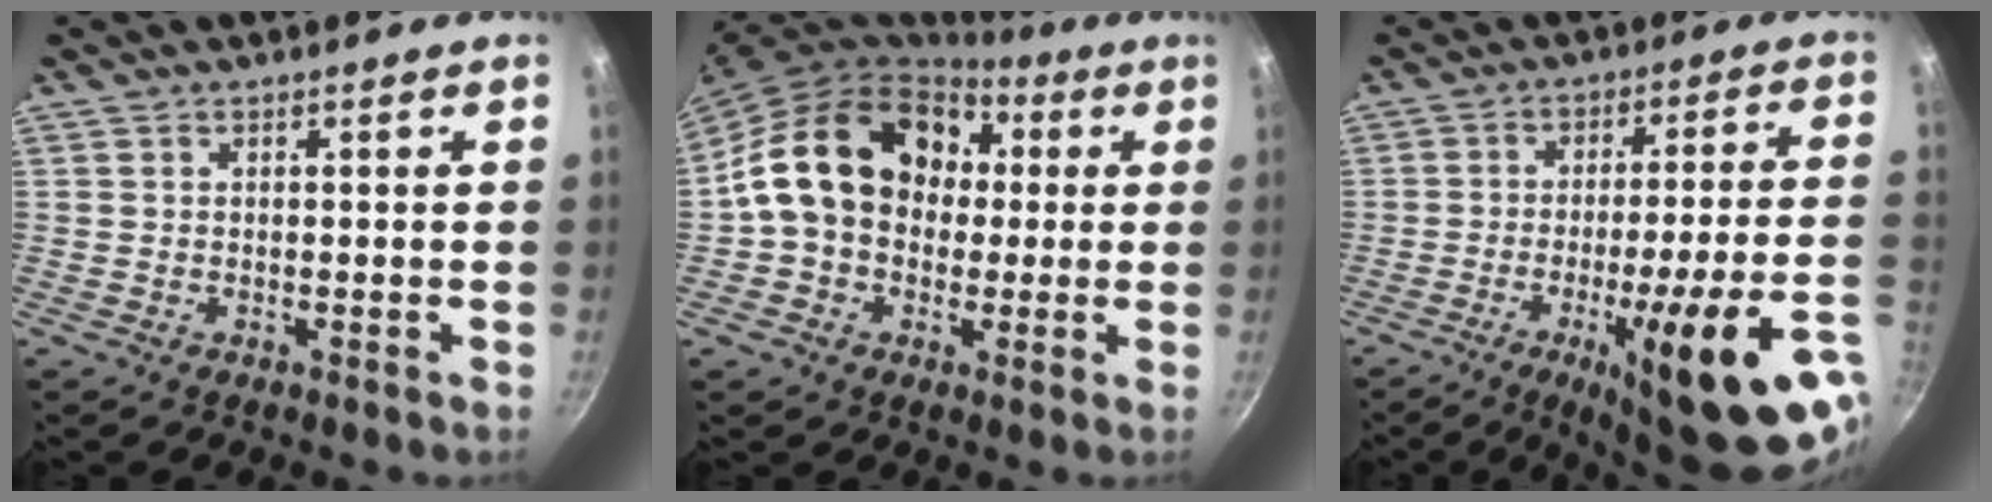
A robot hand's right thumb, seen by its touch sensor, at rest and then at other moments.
{"total": 19.2, "force": [2.6, 15.0, 11.6], "torque": [-0.176, 0.041, 0.035]}
{"total": 23.3, "force": [-10.3, 4.4, 20.4], "torque": [-0.252, 0.028, -0.139]}